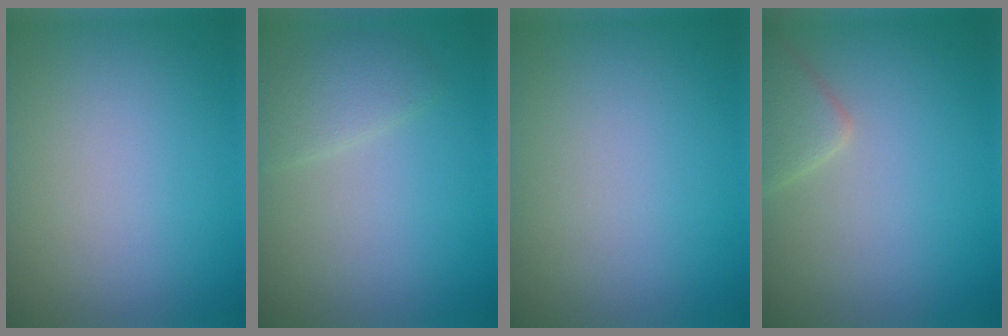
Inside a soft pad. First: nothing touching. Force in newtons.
{"total": 1.9, "press": 1.9, "slide": 0.1}
{"total": 0.0}
{"total": 2.4, "press": 2.4, "slide": 0.1}